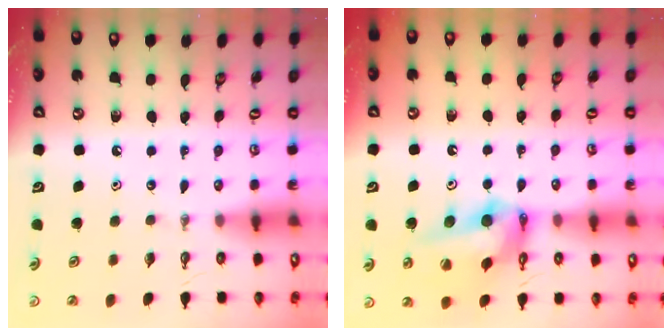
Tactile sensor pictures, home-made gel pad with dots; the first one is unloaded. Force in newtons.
{"total": 14.6, "press": 14.5, "slide": 1.6}